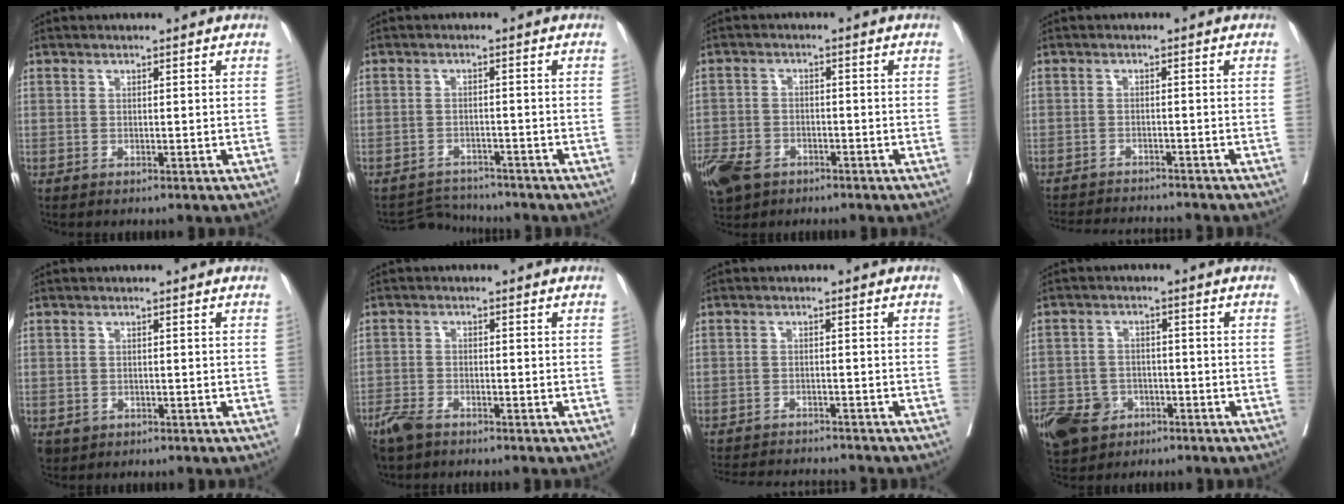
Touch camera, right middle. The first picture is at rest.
{"total": 4.0, "force": [-3.8, -0.1, -1.2], "torque": [0.018, -0.004, -0.061]}
{"total": 9.6, "force": [-5.8, 6.2, 4.5], "torque": [-0.108, -0.005, -0.099]}
{"total": 9.5, "force": [-9.2, 0.5, 2.5], "torque": [-0.036, -0.007, -0.131]}
{"total": 1.7, "force": [-0.8, 1.4, 0.4], "torque": [-0.009, 0.000, -0.008]}
{"total": 4.4, "force": [-3.5, 1.4, 2.2], "torque": [-0.046, -0.006, -0.064]}
{"total": 10.6, "force": [-10.1, 1.3, 3.0], "torque": [-0.050, -0.005, -0.140]}
{"total": 7.7, "force": [-4.5, 5.8, 2.5], "torque": [-0.053, 0.004, -0.073]}